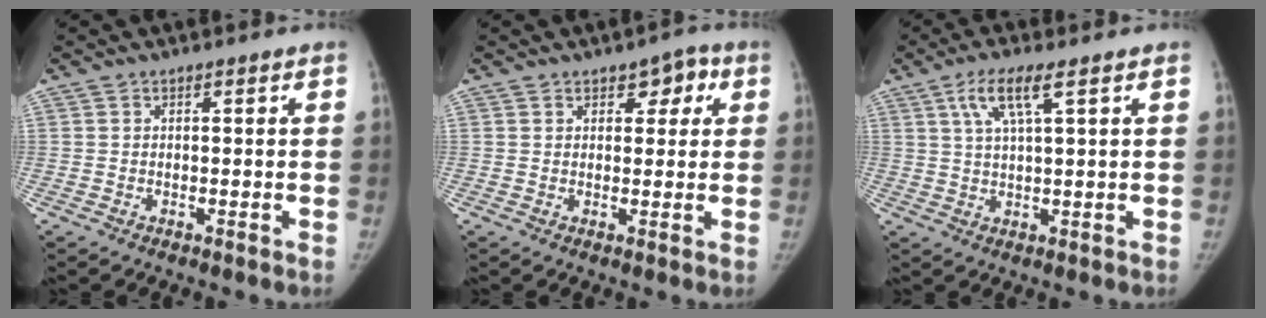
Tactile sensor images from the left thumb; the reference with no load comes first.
{"total": 4.3, "force": [2.0, 2.7, 2.7], "torque": [-0.002, -0.002, 0.019]}
{"total": 6.3, "force": [3.0, 0.9, 5.5], "torque": [-0.118, -0.001, 0.060]}